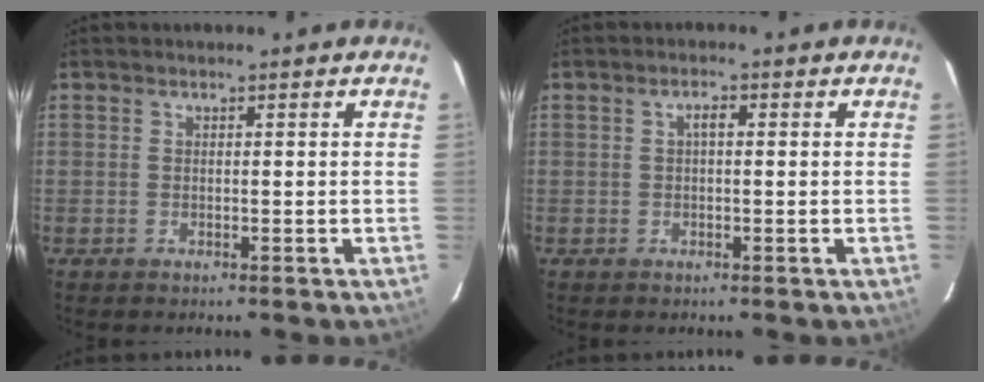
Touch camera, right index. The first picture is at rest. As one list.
[{"total": 1.6, "force": [0.2, 0.7, 1.5], "torque": [-0.028, 0.006, 0.002]}]